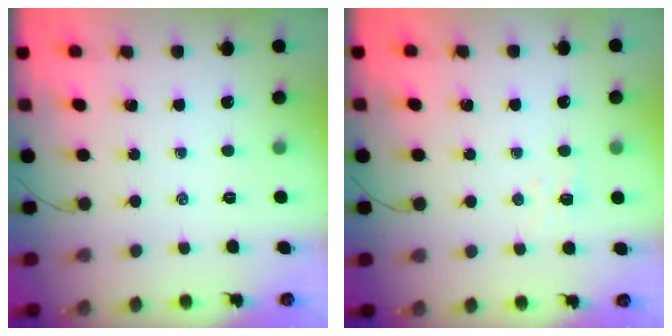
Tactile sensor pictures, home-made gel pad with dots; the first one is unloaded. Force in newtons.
{"total": 2.9, "press": 2.8, "slide": 0.8}